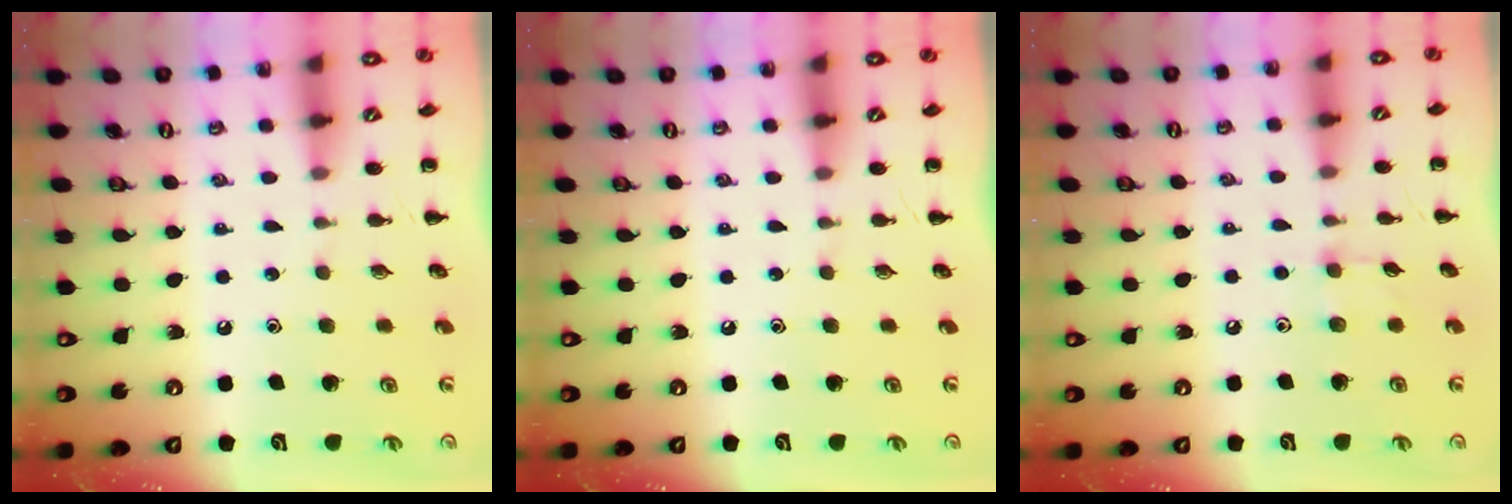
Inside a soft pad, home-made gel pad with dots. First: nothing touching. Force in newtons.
{"total": 0.0}
{"total": 3.8, "press": 3.6, "slide": 1.4}